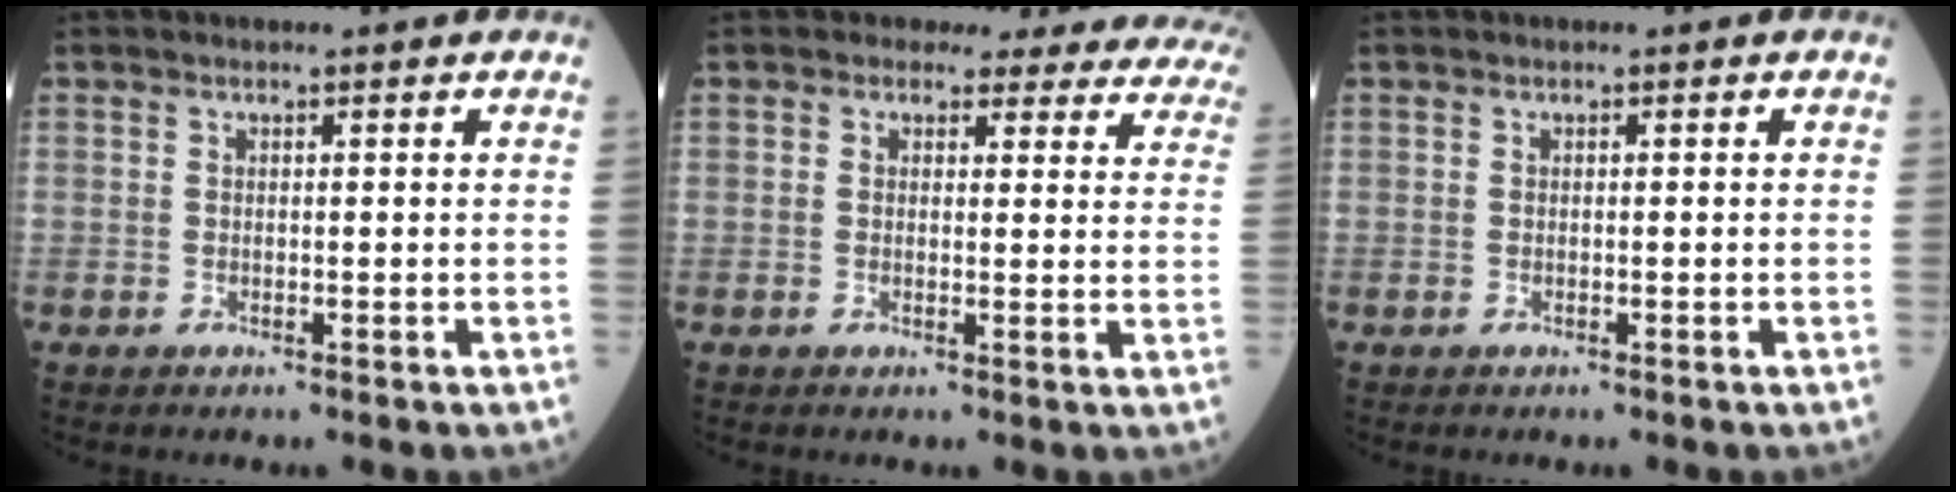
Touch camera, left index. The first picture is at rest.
{"total": 14.8, "force": [13.6, 5.4, 2.3], "torque": [0.005, -0.033, 0.116]}
{"total": 0.0}